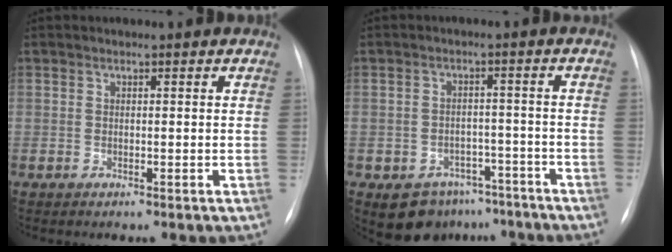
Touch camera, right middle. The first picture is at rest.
{"total": 7.6, "force": [-5.5, 5.1, 1.5], "torque": [-0.007, 0.018, -0.072]}